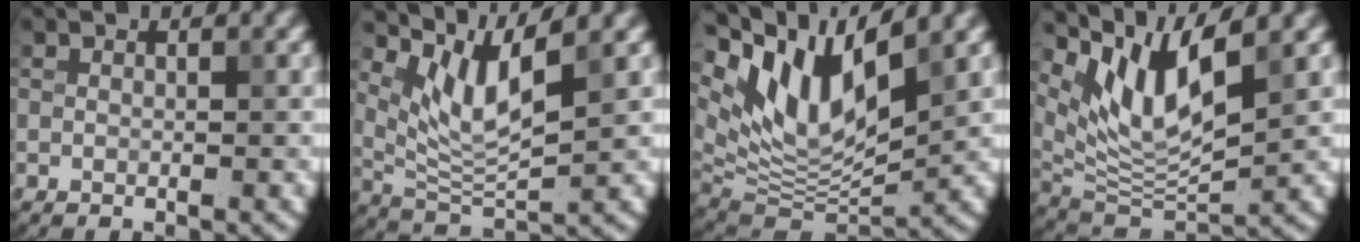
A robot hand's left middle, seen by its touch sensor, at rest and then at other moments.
{"total": 5.4, "force": [3.1, 1.3, 4.2], "torque": [-0.088, -0.011, 0.069]}
{"total": 10.4, "force": [5.6, 4.1, 7.7], "torque": [-0.143, -0.003, 0.112]}
{"total": 7.4, "force": [4.3, 2.1, 5.6], "torque": [-0.112, -0.013, 0.088]}